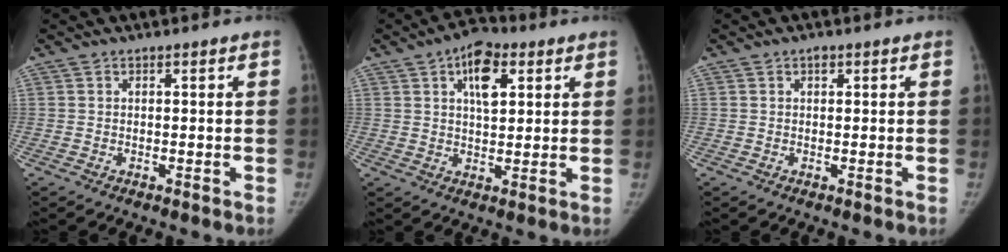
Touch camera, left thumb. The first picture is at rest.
{"total": 8.7, "force": [3.5, 4.7, 6.4], "torque": [-0.075, -0.002, 0.049]}
{"total": 1.0, "force": [0.4, 0.8, 0.5], "torque": [0.001, 0.001, 0.002]}